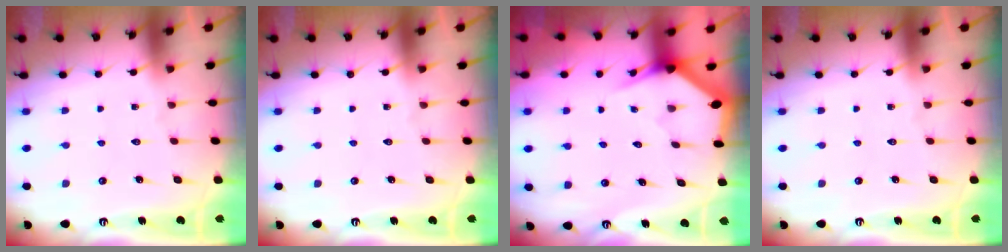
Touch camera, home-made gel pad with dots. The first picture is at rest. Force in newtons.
{"total": 0.0}
{"total": 3.1, "press": 3.1, "slide": 0.0}
{"total": 0.0}